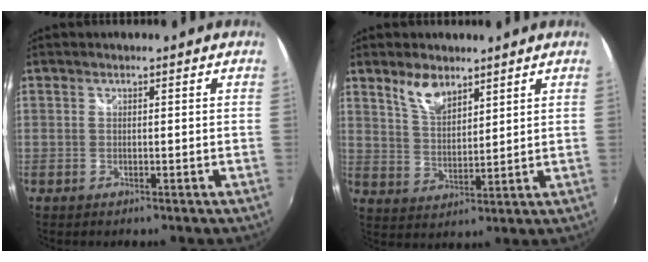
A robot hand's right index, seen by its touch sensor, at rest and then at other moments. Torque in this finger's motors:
{"motor_torque": [0.13, 0.09, 0.12, 0.06]}